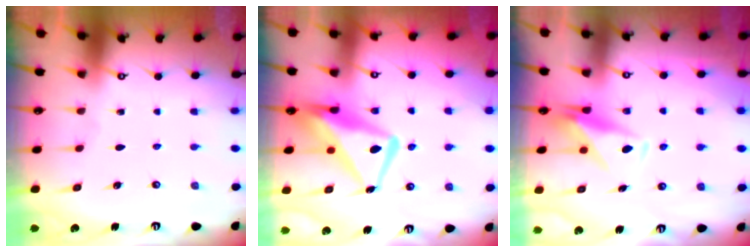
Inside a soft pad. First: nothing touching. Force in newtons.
{"total": 14.6, "press": 14.5, "slide": 1.4}
{"total": 8.5, "press": 8.4, "slide": 0.8}